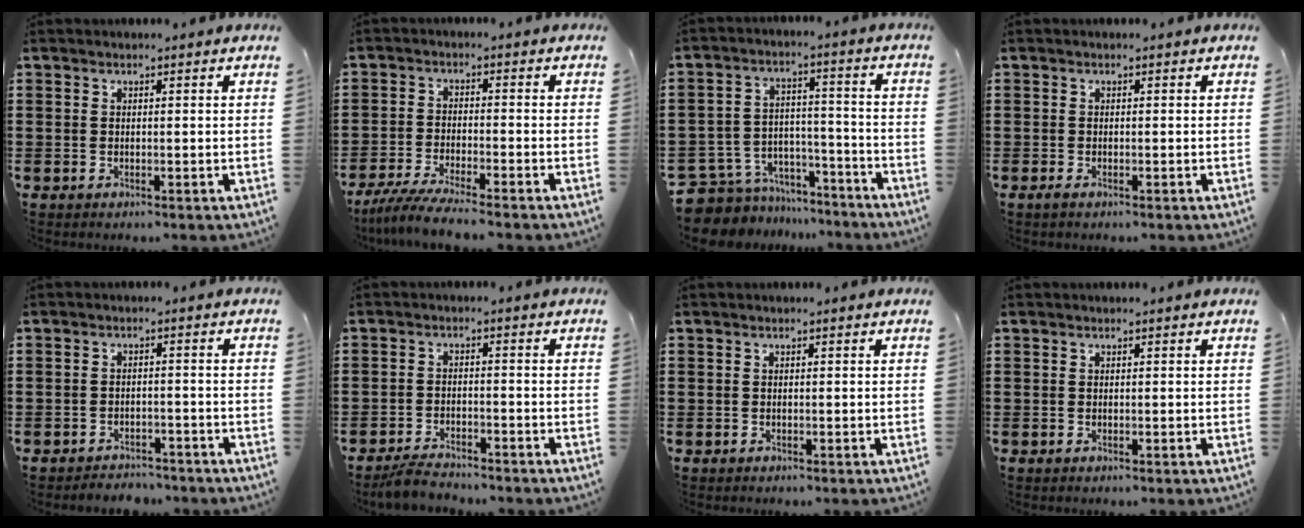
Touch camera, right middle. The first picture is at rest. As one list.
[{"total": 5.0, "force": [-4.6, -0.2, 2.0], "torque": [-0.055, -0.020, -0.092]}, {"total": 6.6, "force": [-6.1, 2.4, 0.5], "torque": [-0.030, 0.006, -0.126]}, {"total": 0.5, "force": [-0.3, 0.1, 0.4], "torque": [-0.009, -0.005, -0.005]}, {"total": 2.5, "force": [-2.4, 0.5, -0.2], "torque": [-0.005, 0.002, -0.054]}, {"total": 3.1, "force": [-3.0, 0.5, 0.6], "torque": [-0.014, 0.005, -0.063]}, {"total": 0.0}, {"total": 0.0}]